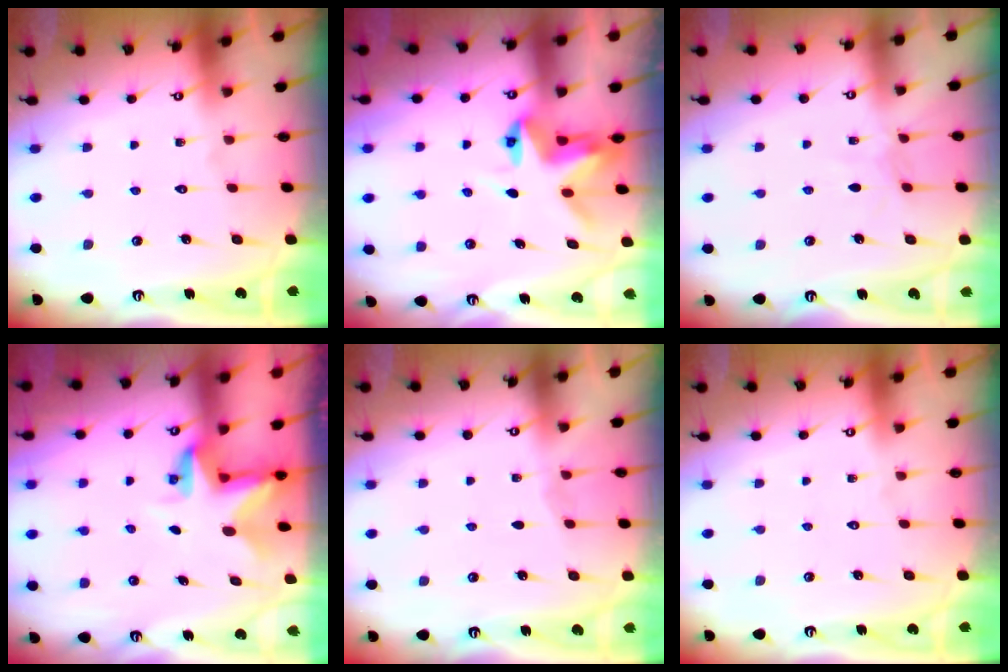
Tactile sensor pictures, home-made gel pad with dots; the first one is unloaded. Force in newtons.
{"total": 4.8, "press": 4.8, "slide": 0.5}
{"total": 3.3, "press": 3.3, "slide": 0.4}
{"total": 3.5, "press": 3.5, "slide": 0.2}
{"total": 2.3, "press": 2.3, "slide": 0.4}
{"total": 0.0}